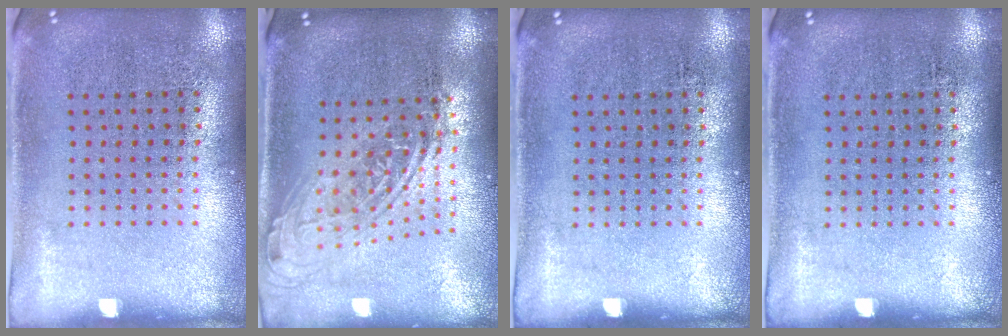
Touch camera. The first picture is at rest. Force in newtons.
{"total": 1.9, "press": 1.4, "slide": 1.2}
{"total": 0.0}
{"total": 0.0}